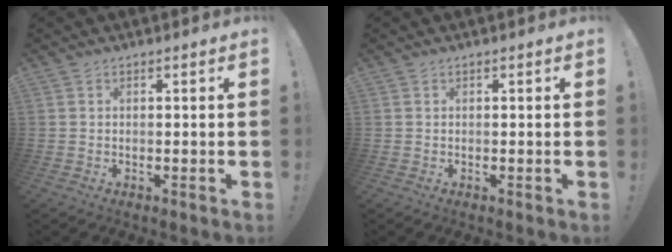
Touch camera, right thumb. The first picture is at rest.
{"total": 0.0}